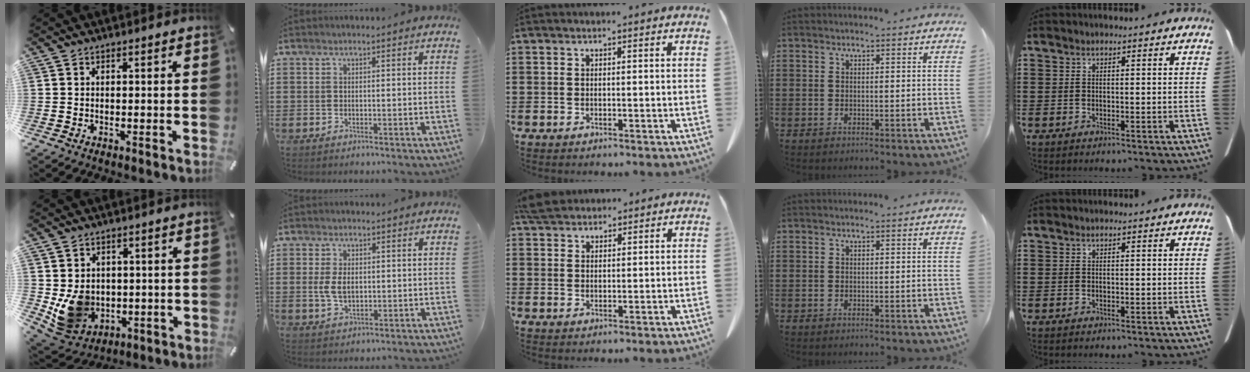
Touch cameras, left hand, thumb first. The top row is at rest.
{"thumb": {"total": 9.6, "force": [0.5, 9.0, 3.3], "torque": [-0.079, -0.010, 0.015]}, "index": {"total": 4.0, "force": [0.2, 2.3, 3.3], "torque": [-0.080, 0.002, -0.001]}, "middle": {"total": 3.8, "force": [3.4, 1.1, 1.1], "torque": [-0.032, 0.000, 0.068]}}